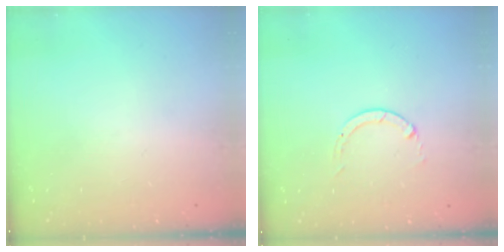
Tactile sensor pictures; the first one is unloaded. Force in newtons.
{"total": 0.6, "press": 0.5, "slide": 0.1}